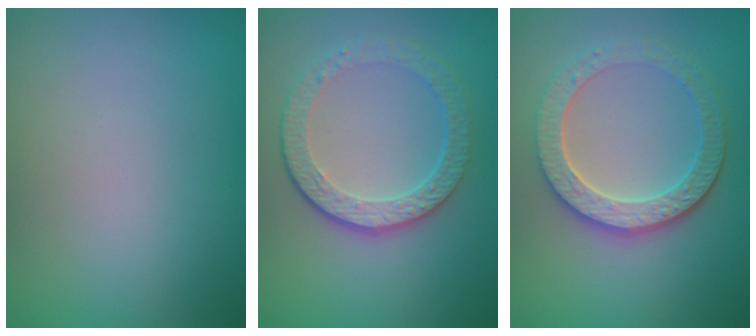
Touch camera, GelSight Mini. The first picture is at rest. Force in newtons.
{"total": 4.8, "press": 3.4, "slide": 3.4}
{"total": 4.6, "press": 4.1, "slide": 2.1}